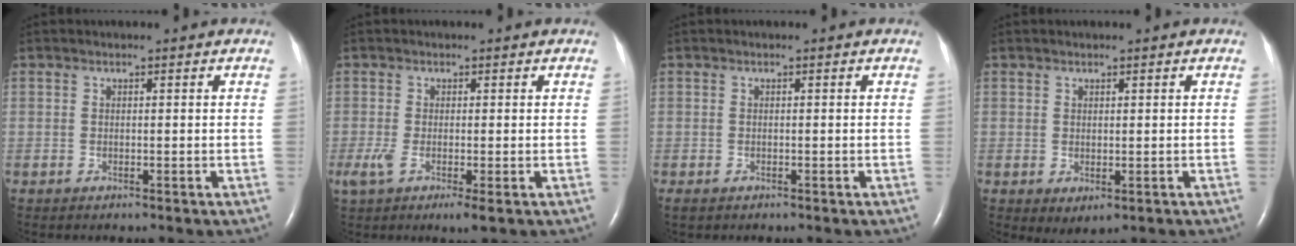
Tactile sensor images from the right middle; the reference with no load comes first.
{"total": 4.5, "force": [-1.6, 0.8, 4.1], "torque": [-0.083, -0.015, -0.026]}
{"total": 0.8, "force": [-0.5, 0.5, 0.4], "torque": [-0.010, -0.001, -0.005]}
{"total": 1.9, "force": [-0.1, 1.0, 1.7], "torque": [-0.032, -0.008, 0.009]}